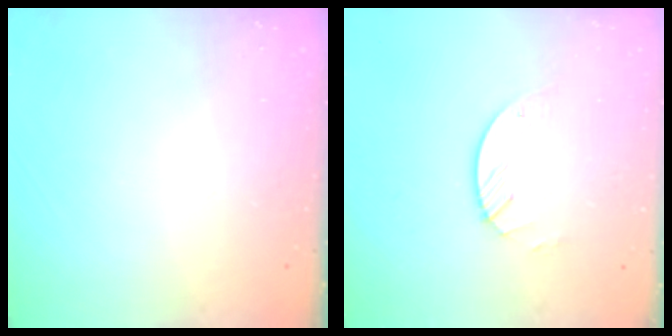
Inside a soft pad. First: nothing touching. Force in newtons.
{"total": 3.6, "press": 3.6, "slide": 0.4}